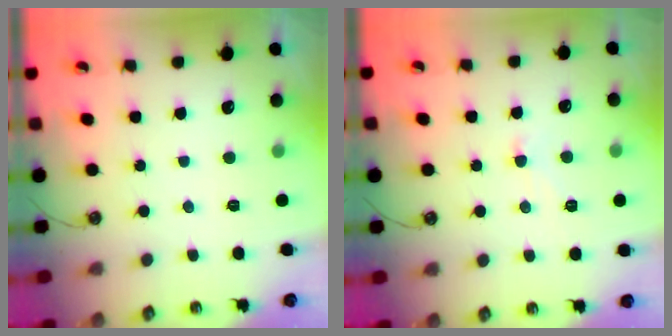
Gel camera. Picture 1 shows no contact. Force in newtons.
{"total": 0.9, "press": 0.8, "slide": 0.4}